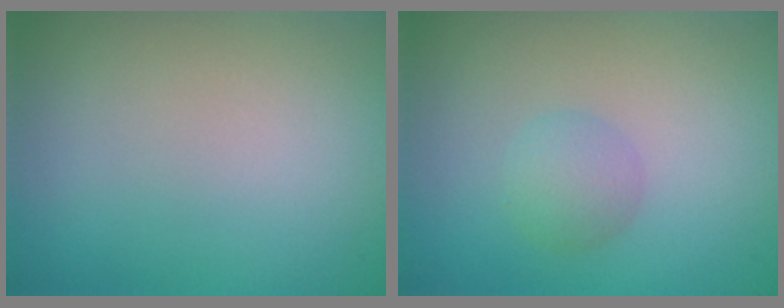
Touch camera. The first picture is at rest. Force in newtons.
{"total": 2.0, "press": 2.0, "slide": 0.1}